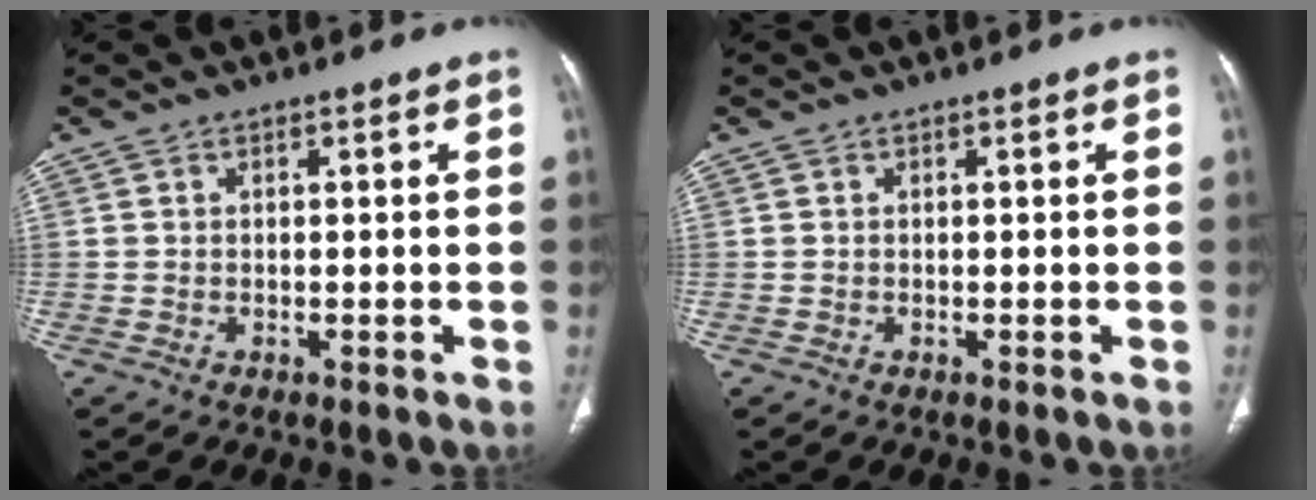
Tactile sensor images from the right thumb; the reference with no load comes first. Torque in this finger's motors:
{"motor_torque": [-0.02, -0.10, 0.27, 0.22, -0.01]}